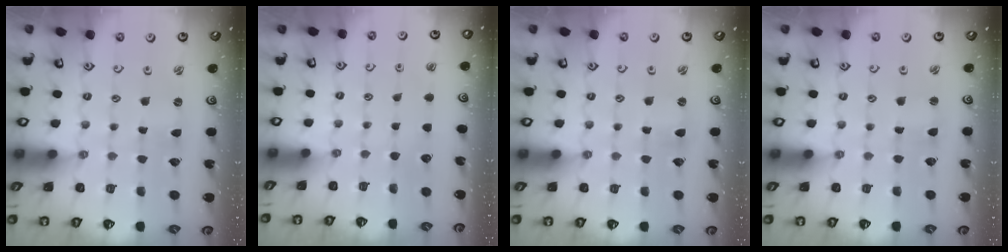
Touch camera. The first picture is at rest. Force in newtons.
{"total": 0.0}
{"total": 0.0}
{"total": 0.7, "press": 0.7, "slide": 0.0}